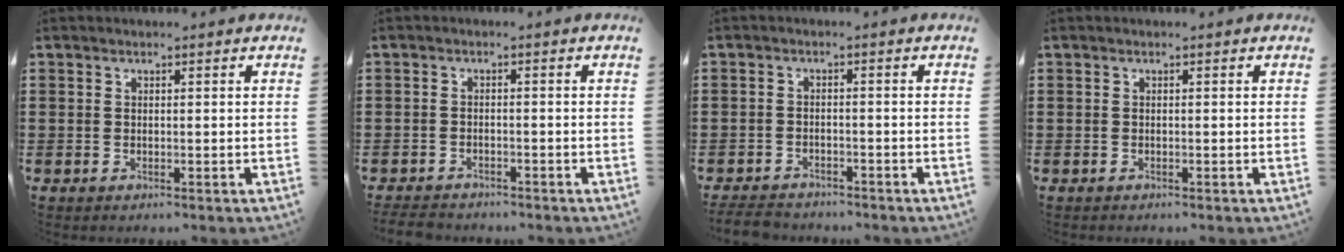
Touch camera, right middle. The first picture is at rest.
{"total": 2.5, "force": [-2.4, 0.5, 0.2], "torque": [-0.014, -0.002, -0.054]}
{"total": 3.3, "force": [-3.2, 0.8, 0.2], "torque": [-0.014, -0.002, -0.070]}
{"total": 0.0}